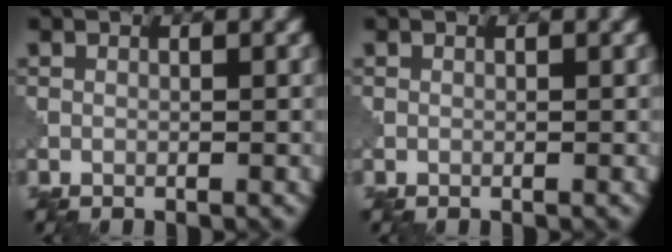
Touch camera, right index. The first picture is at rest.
{"total": 0.0}